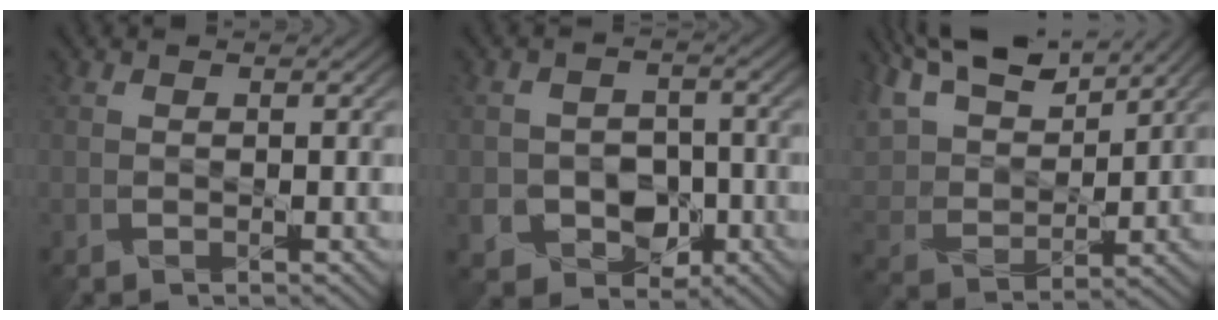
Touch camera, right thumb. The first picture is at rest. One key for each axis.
{"total": 6.4, "fx": -2.6, "fy": 5.4, "fz": 2.3, "tx": -0.040, "ty": -0.017, "tz": -0.045}
{"total": 11.0, "fx": 8.6, "fy": 4.2, "fz": 5.4, "tx": -0.153, "ty": 0.019, "tz": 0.162}